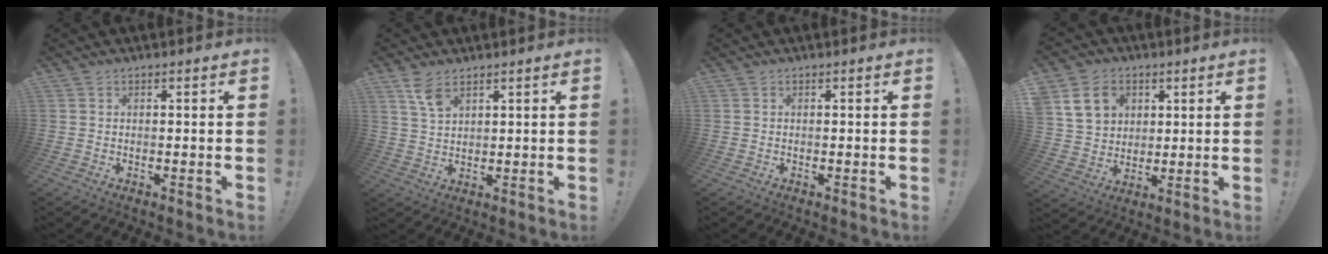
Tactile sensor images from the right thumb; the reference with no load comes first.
{"total": 6.0, "force": [3.9, 2.6, 3.7], "torque": [-0.063, -0.020, 0.072]}
{"total": 0.0}
{"total": 12.5, "force": [5.8, 10.0, 4.9], "torque": [-0.077, -0.014, 0.118]}